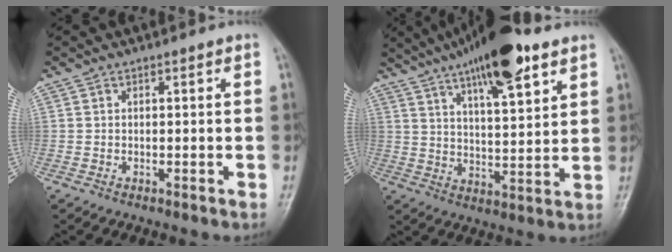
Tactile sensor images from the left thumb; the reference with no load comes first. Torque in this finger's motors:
{"motor_torque": [1.02, 0.17, 1.67, -1.10, 0.14]}